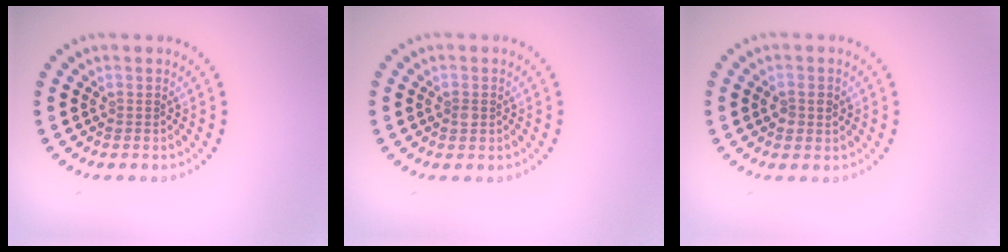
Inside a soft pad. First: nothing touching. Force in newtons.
{"total": 1.0, "press": 1.0, "slide": 0.2}
{"total": 1.4, "press": 1.4, "slide": 0.2}